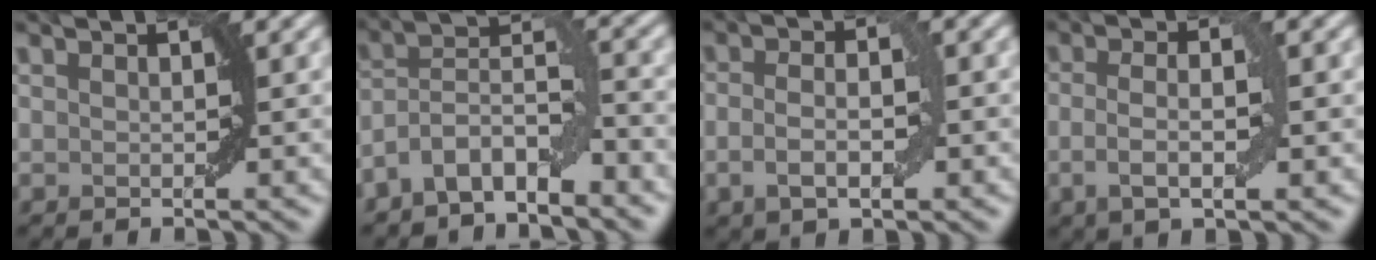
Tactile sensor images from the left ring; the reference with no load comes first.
{"total": 5.8, "force": [-3.8, 2.3, 3.6], "torque": [-0.057, 0.008, -0.078]}
{"total": 3.5, "force": [-0.7, 1.7, 3.0], "torque": [-0.057, 0.000, -0.015]}
{"total": 3.6, "force": [-0.5, 1.1, 3.4], "torque": [-0.068, -0.002, -0.012]}